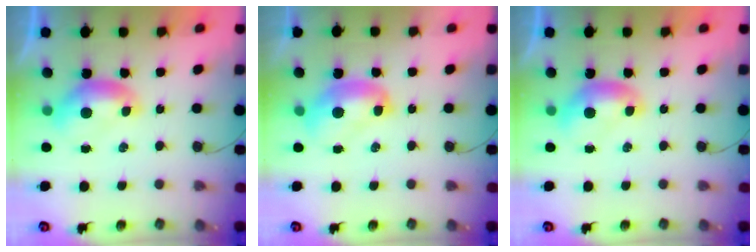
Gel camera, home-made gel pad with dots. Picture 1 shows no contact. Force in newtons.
{"total": 2.4, "press": 2.3, "slide": 0.3}
{"total": 0.0}